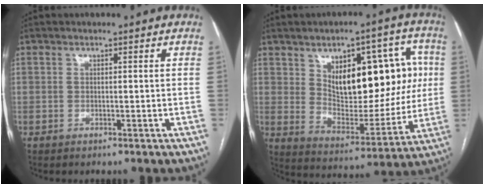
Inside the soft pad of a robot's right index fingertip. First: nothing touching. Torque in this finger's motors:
{"motor_torque": [1.24, 0.00, 0.45, 0.12]}